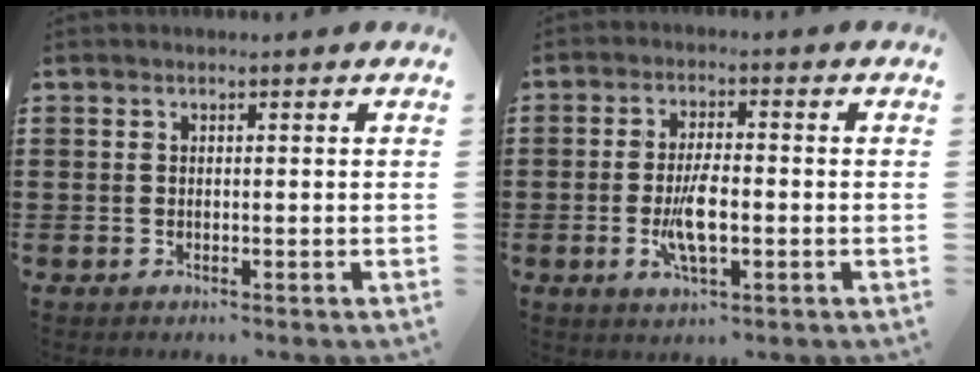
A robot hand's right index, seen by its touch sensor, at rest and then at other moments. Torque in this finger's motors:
{"motor_torque": [1.79, 0.35, 0.73, 0.21]}